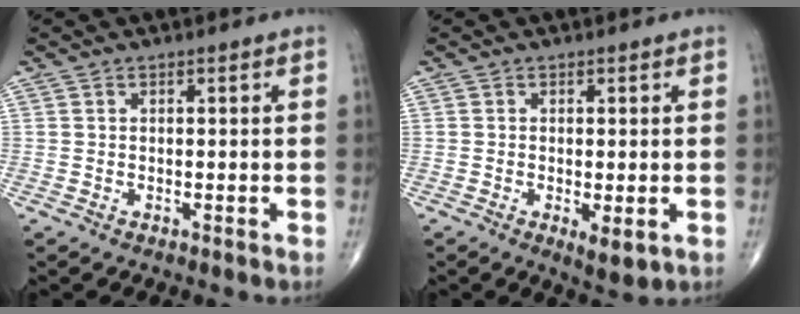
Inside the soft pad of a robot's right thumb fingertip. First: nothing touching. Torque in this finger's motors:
{"motor_torque": [-0.23, 0.22, -0.05, -0.04, 0.02]}